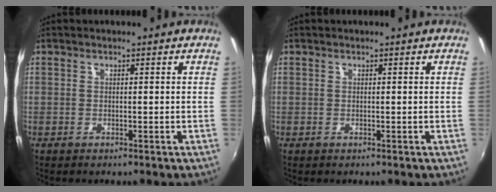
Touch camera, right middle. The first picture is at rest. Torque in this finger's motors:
{"motor_torque": [0.00, 0.00, 0.00, 0.00]}